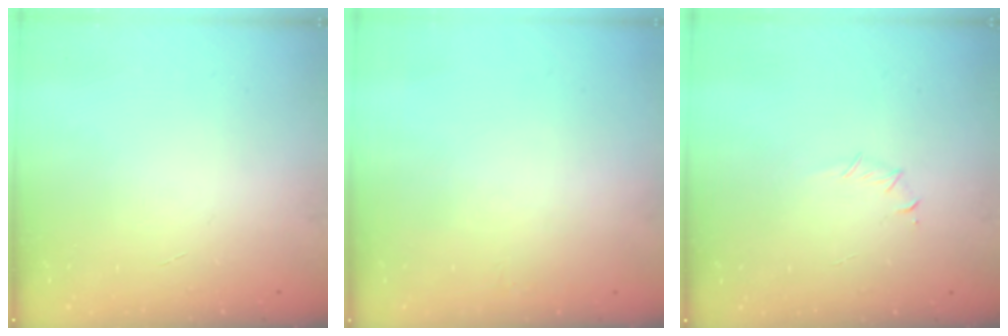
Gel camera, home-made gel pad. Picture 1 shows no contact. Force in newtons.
{"total": 0.0}
{"total": 4.3, "press": 4.0, "slide": 1.4}